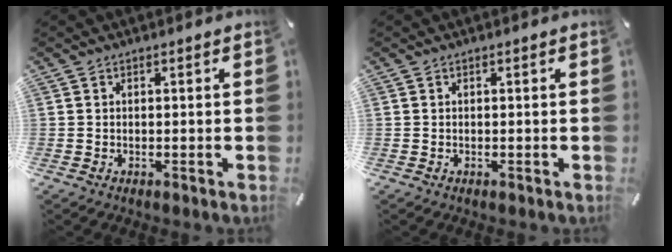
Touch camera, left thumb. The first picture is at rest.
{"total": 0.0}